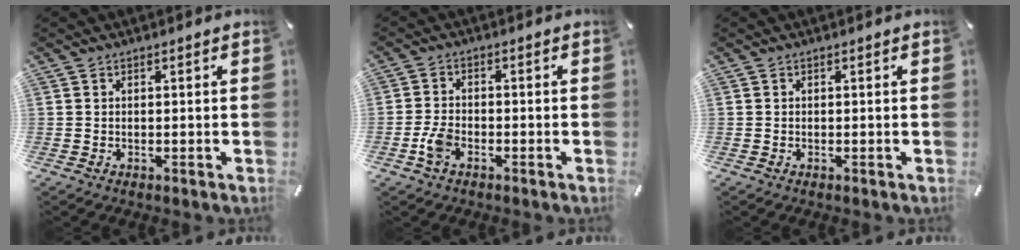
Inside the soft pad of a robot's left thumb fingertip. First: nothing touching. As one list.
[{"total": 4.3, "force": [-2.2, 2.4, 2.9], "torque": [-0.074, 0.002, -0.044]}, {"total": 0.0}]